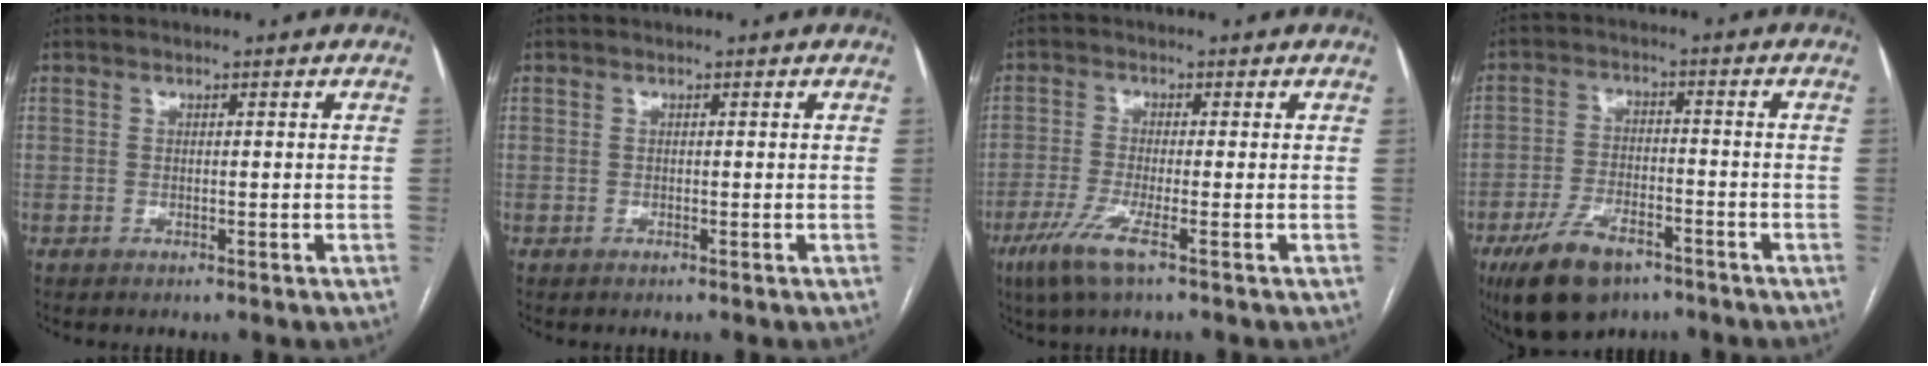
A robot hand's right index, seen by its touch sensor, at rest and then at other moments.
{"total": 0.0}
{"total": 5.7, "force": [-3.1, 0.2, 4.7], "torque": [-0.099, -0.017, -0.063]}
{"total": 10.0, "force": [-6.5, 4.4, 6.2], "torque": [-0.122, -0.007, -0.111]}